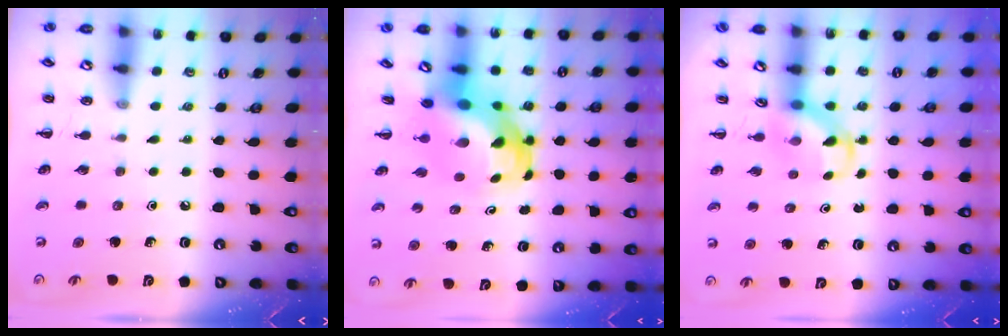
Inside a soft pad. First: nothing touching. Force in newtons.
{"total": 6.9, "press": 6.7, "slide": 1.8}
{"total": 3.4, "press": 3.2, "slide": 1.0}